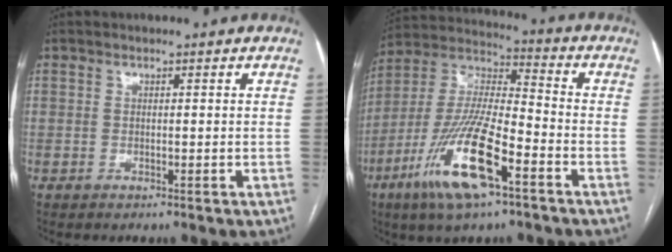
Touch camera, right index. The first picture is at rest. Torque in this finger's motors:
{"motor_torque": [0.52, -0.55, 0.37, 0.06]}